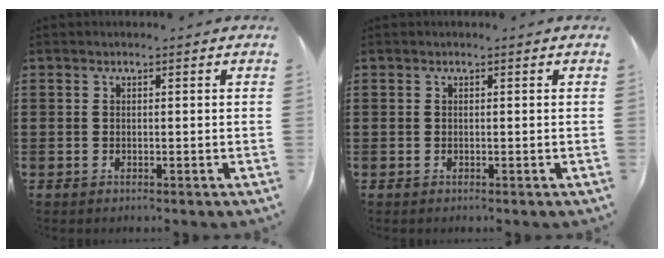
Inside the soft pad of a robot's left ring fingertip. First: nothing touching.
{"total": 0.0}